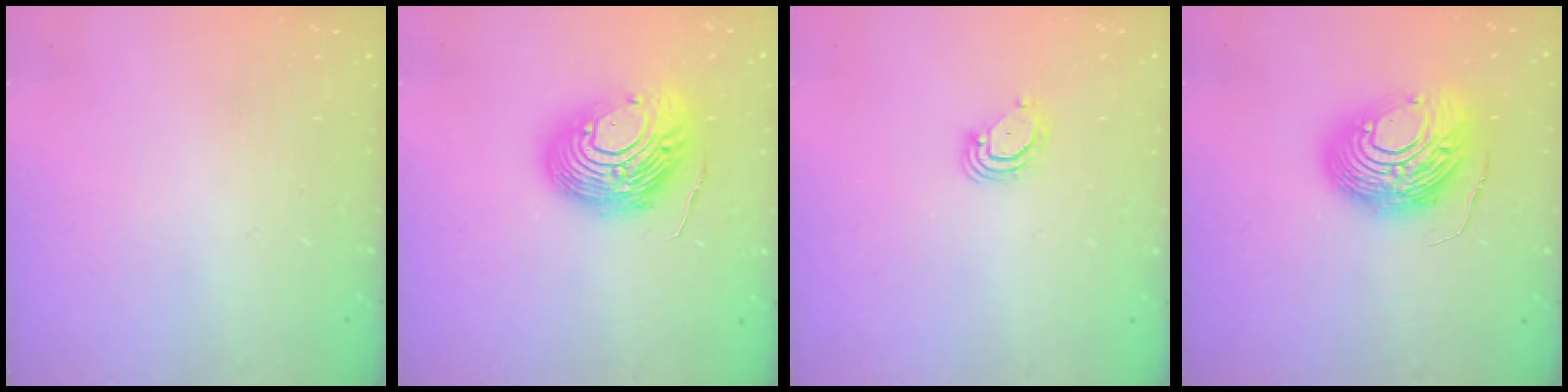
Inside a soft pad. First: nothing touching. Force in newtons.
{"total": 16.8, "press": 16.7, "slide": 1.9}
{"total": 3.5, "press": 3.5, "slide": 0.3}
{"total": 16.1, "press": 16.0, "slide": 1.6}